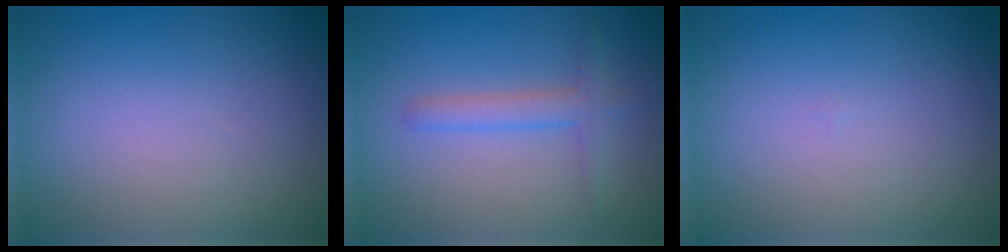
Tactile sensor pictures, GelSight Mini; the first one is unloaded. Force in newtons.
{"total": 2.0, "press": 2.0, "slide": 0.1}
{"total": 0.0}